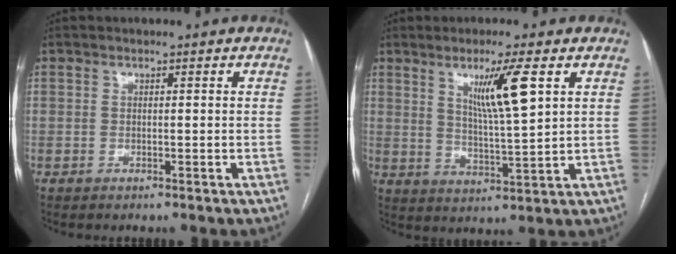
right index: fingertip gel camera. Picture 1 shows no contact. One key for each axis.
{"total": 8.4, "fx": 3.6, "fy": -0.3, "fz": 7.6, "tx": -0.133, "ty": -0.011, "tz": 0.067}